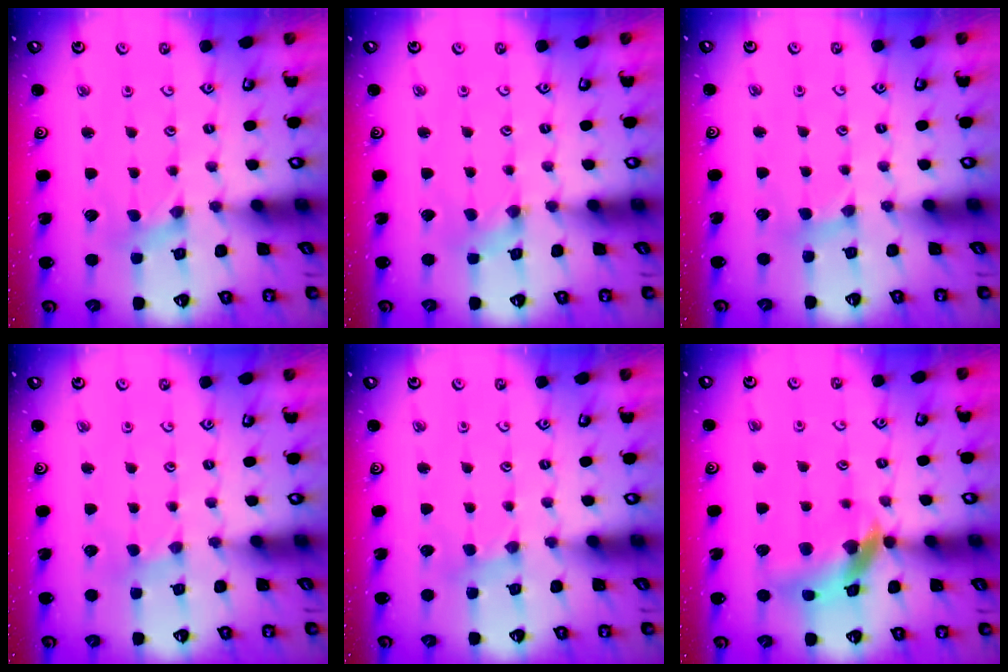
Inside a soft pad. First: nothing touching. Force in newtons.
{"total": 0.9, "press": 0.9, "slide": 0.3}
{"total": 3.4, "press": 3.4, "slide": 0.5}
{"total": 1.2, "press": 1.2, "slide": 0.2}
{"total": 2.3, "press": 2.3, "slide": 0.3}
{"total": 13.2, "press": 13.1, "slide": 1.6}